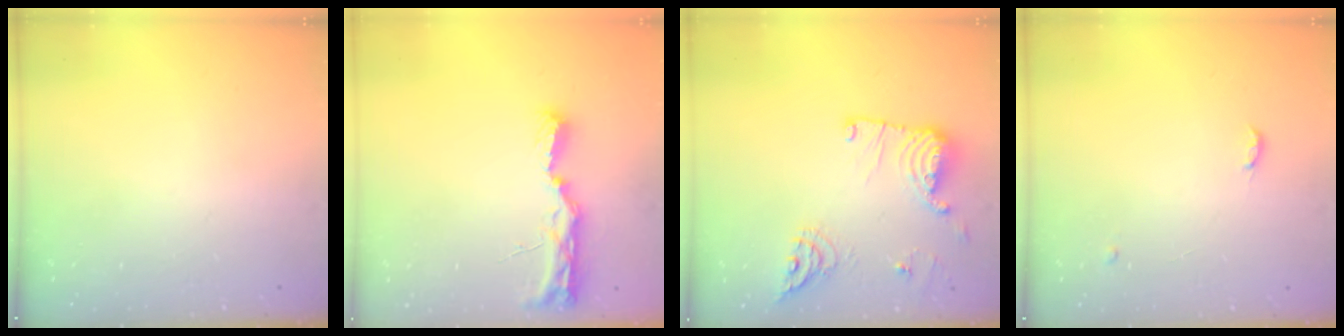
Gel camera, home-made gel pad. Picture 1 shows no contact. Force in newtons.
{"total": 8.8, "press": 8.8, "slide": 1.0}
{"total": 14.5, "press": 14.5, "slide": 0.4}
{"total": 7.8, "press": 4.4, "slide": 6.4}